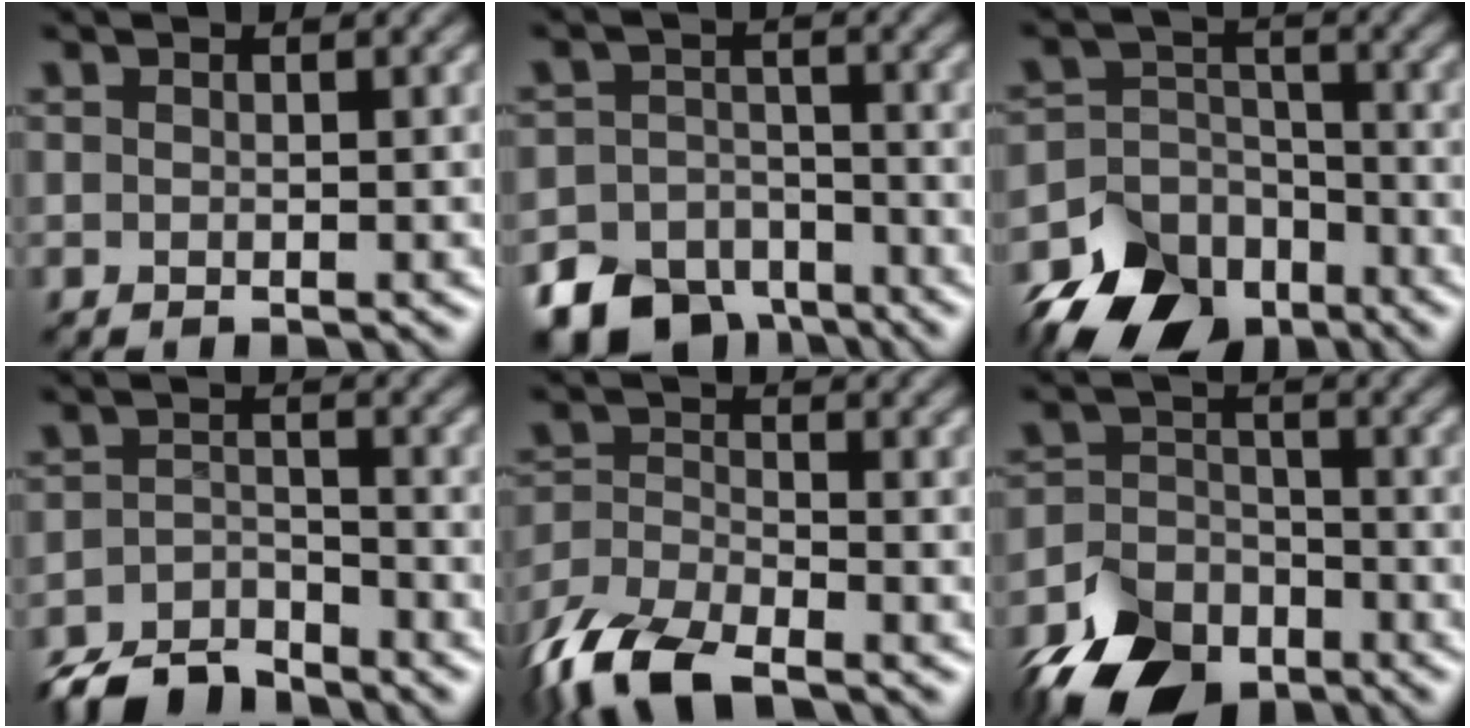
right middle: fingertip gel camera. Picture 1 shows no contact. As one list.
[{"total": 10.1, "force": [-7.8, 6.1, 1.9], "torque": [-0.039, -0.030, -0.135]}, {"total": 9.9, "force": [-7.8, 5.6, 2.6], "torque": [-0.039, -0.009, -0.135]}, {"total": 4.8, "force": [-4.5, 1.3, 1.1], "torque": [-0.018, -0.001, -0.090]}, {"total": 8.3, "force": [-6.3, 2.8, 4.5], "torque": [-0.098, -0.006, -0.135]}, {"total": 9.3, "force": [-7.2, 5.0, 3.2], "torque": [-0.062, -0.016, -0.128]}]